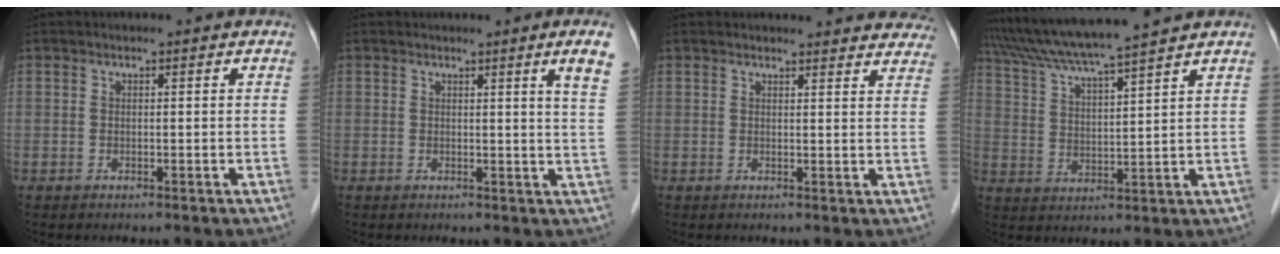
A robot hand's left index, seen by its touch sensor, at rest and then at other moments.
{"total": 4.4, "force": [2.6, -1.0, 3.3], "torque": [-0.041, -0.017, 0.024]}
{"total": 15.9, "force": [15.3, 2.9, 3.1], "torque": [-0.007, -0.027, 0.151]}
{"total": 11.5, "force": [10.2, -1.8, 5.0], "torque": [-0.091, 0.016, 0.178]}